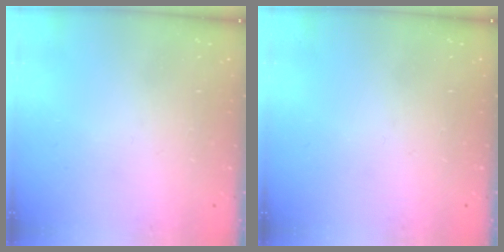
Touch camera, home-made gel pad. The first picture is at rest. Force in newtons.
{"total": 0.0}